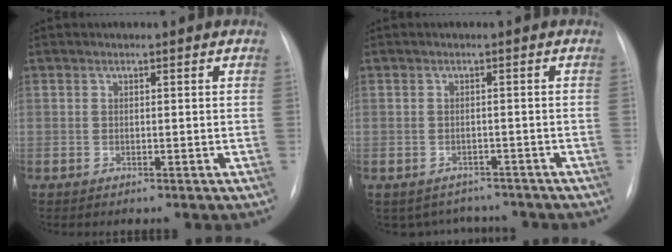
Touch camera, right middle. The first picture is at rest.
{"total": 5.4, "force": [-4.7, 2.7, 0.1], "torque": [0.007, 0.015, -0.056]}